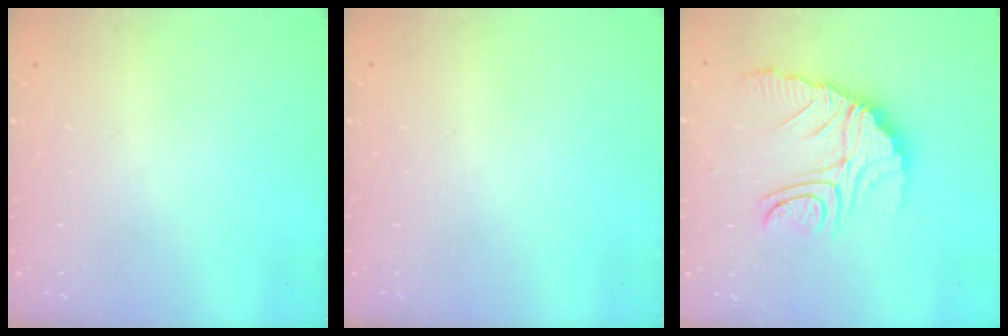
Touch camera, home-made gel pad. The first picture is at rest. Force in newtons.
{"total": 0.0}
{"total": 15.5, "press": 15.4, "slide": 1.8}